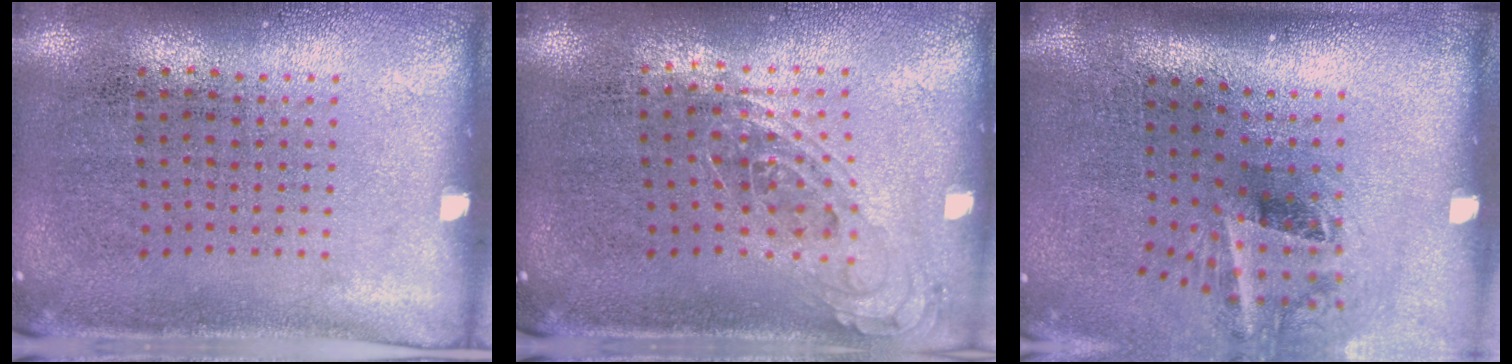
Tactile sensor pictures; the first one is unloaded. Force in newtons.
{"total": 0.8, "press": 0.7, "slide": 0.3}
{"total": 2.1, "press": 1.3, "slide": 1.7}